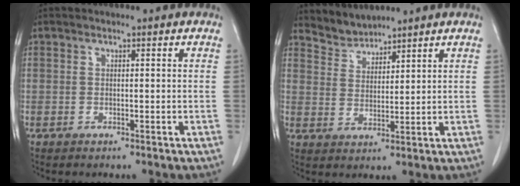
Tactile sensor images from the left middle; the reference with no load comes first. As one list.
[{"total": 3.7, "force": [3.6, 0.4, -0.7], "torque": [0.012, 0.005, 0.078]}]